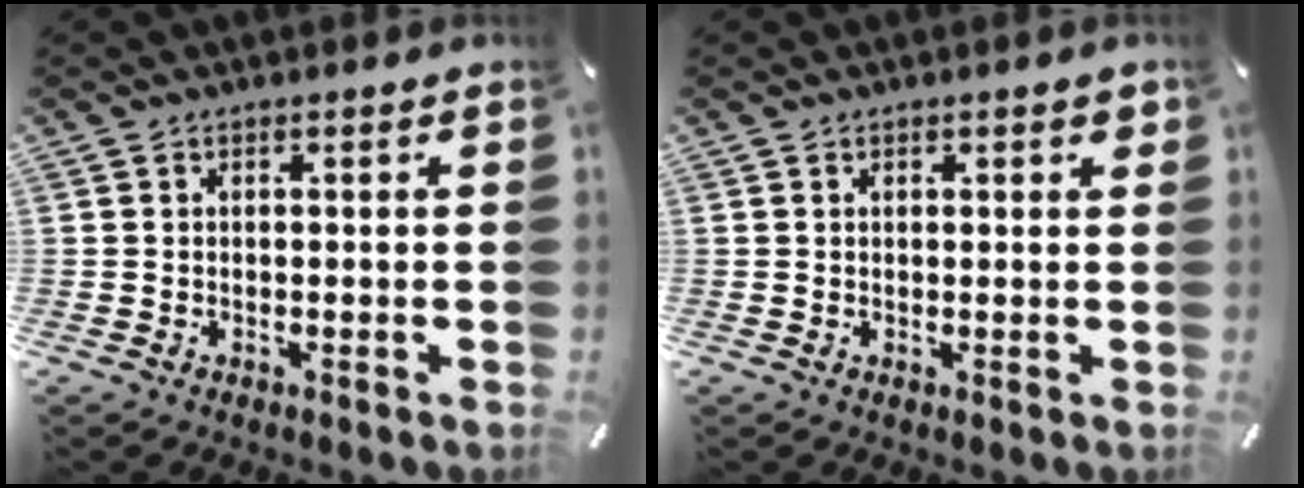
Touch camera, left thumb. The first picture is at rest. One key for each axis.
{"total": 1.0, "fx": 0.6, "fy": 0.5, "fz": 0.7, "tx": -0.005, "ty": -0.001, "tz": 0.008}